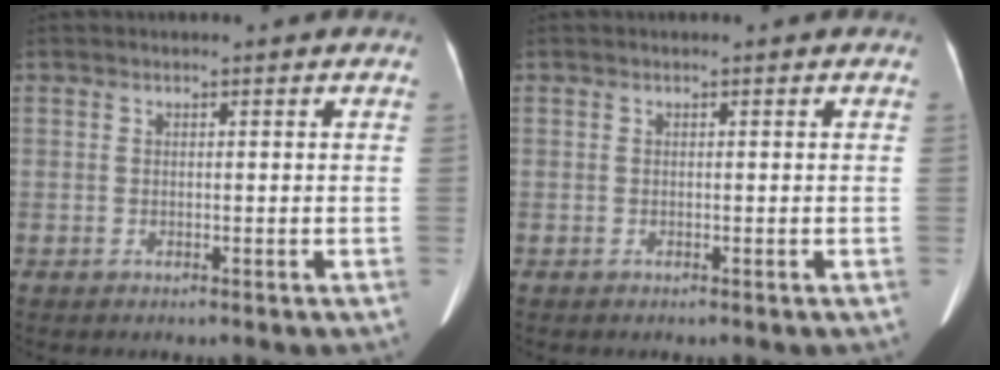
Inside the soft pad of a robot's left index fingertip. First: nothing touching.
{"total": 0.0}